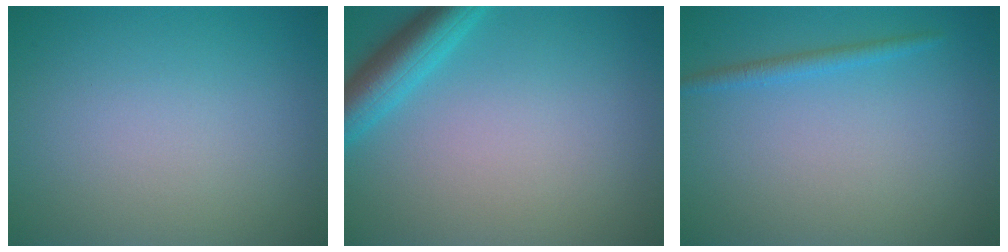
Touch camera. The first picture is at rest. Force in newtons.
{"total": 4.0, "press": 4.0, "slide": 0.2}
{"total": 1.3, "press": 1.3, "slide": 0.1}